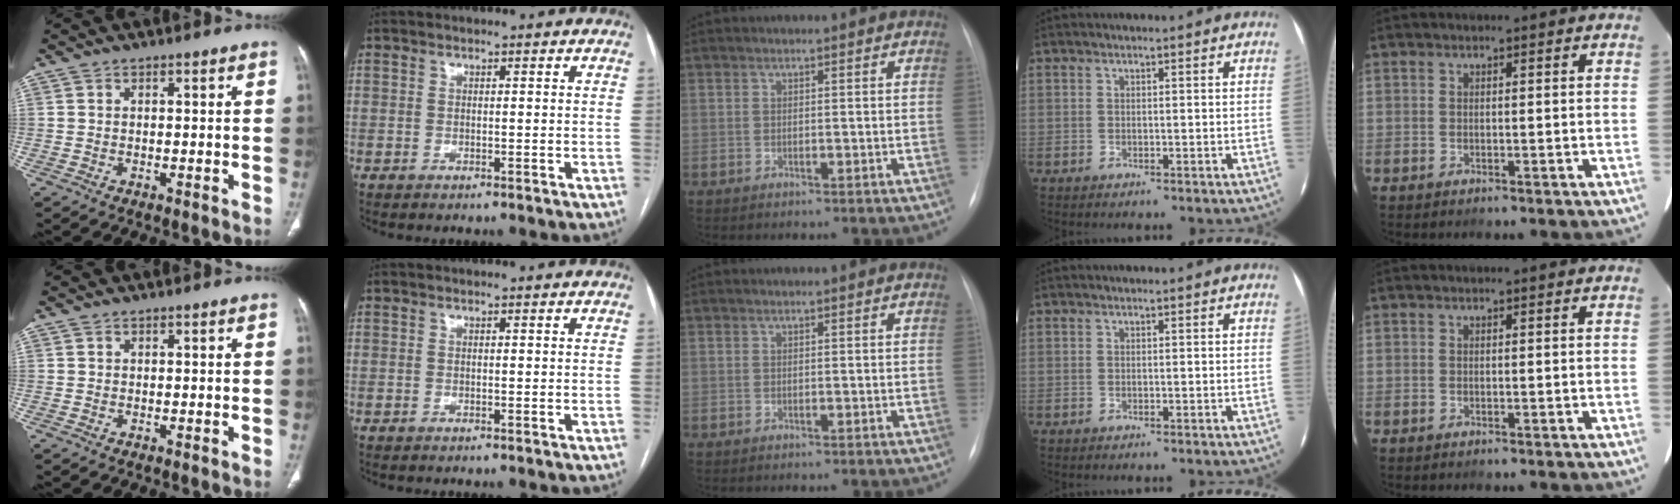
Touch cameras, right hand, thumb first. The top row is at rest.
{}